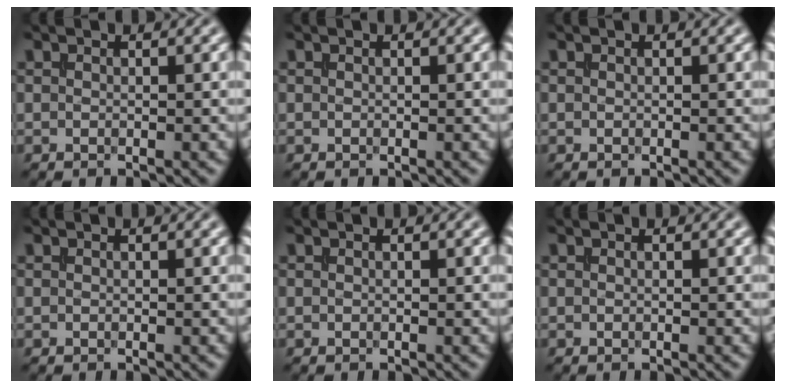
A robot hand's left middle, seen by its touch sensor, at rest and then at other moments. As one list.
[{"total": 0.0}, {"total": 0.0}, {"total": 0.0}, {"total": 0.0}, {"total": 0.0}]